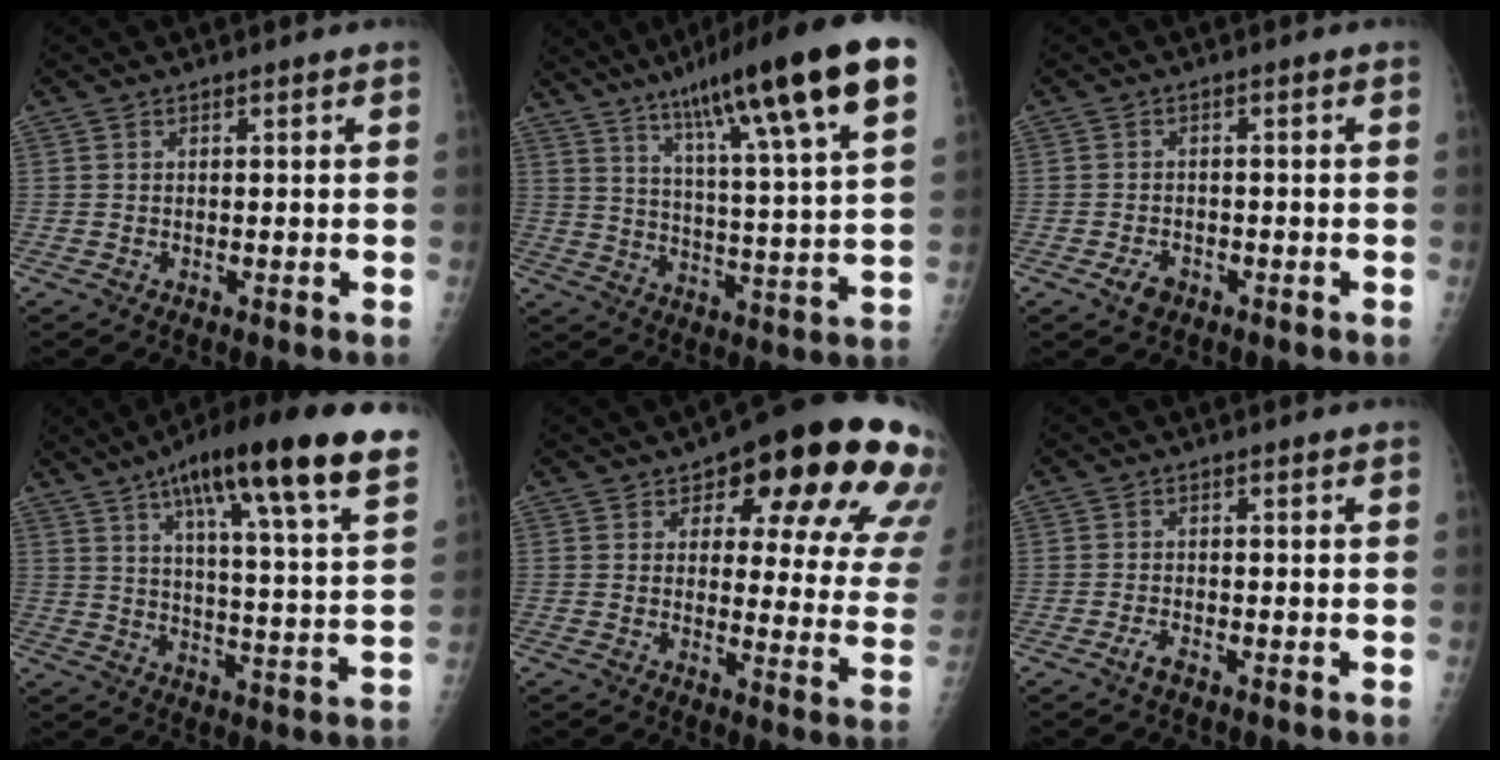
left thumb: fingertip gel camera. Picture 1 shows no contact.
{"total": 23.8, "force": [13.5, 2.8, 19.4], "torque": [-0.292, -0.025, 0.204]}
{"total": 2.7, "force": [-1.6, 1.6, 1.5], "torque": [-0.026, 0.011, -0.022]}
{"total": 23.6, "force": [14.3, 3.4, 18.5], "torque": [-0.266, -0.031, 0.205]}
{"total": 23.1, "force": [12.2, 8.6, 17.6], "torque": [-0.182, -0.033, 0.144]}
{"total": 1.8, "force": [-1.2, 0.4, 1.2], "torque": [-0.034, 0.009, -0.023]}